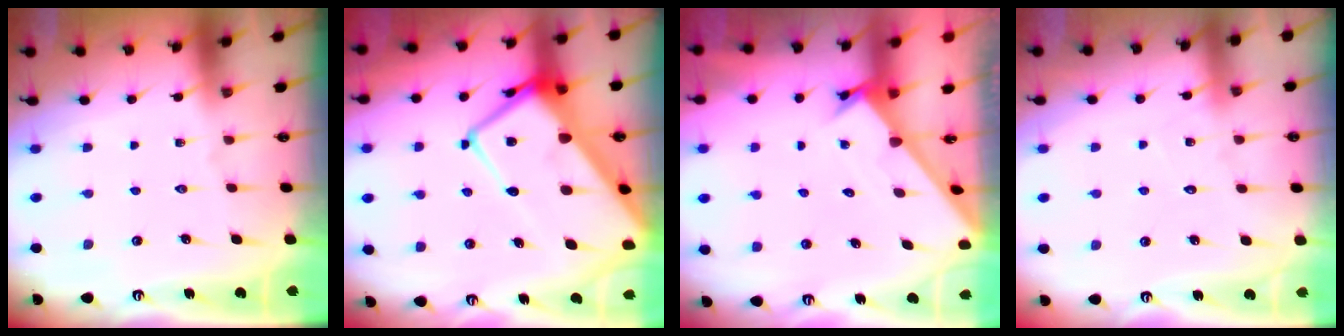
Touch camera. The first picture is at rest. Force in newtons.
{"total": 18.0, "press": 17.9, "slide": 1.6}
{"total": 1.7, "press": 1.7, "slide": 0.1}
{"total": 5.4, "press": 5.4, "slide": 0.4}